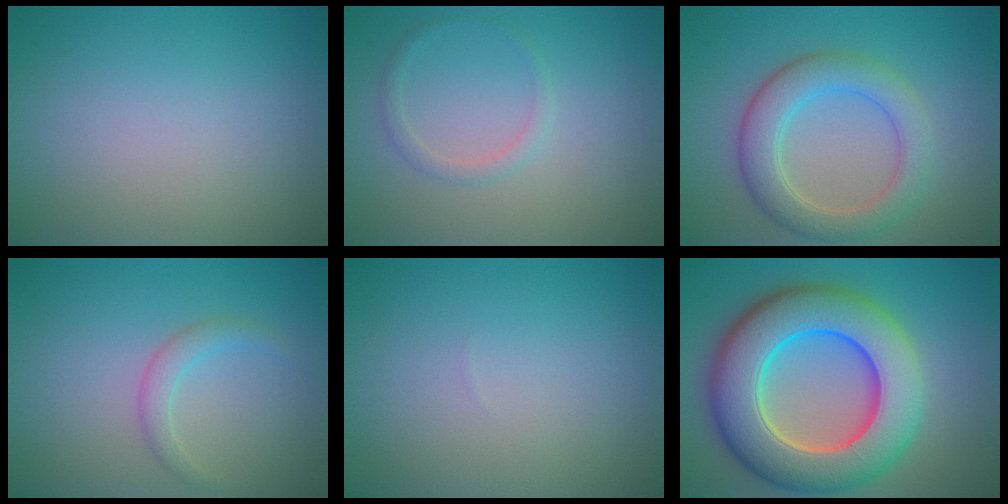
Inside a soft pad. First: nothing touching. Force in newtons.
{"total": 1.2, "press": 1.2, "slide": 0.2}
{"total": 5.0, "press": 5.0, "slide": 0.1}
{"total": 1.6, "press": 1.6, "slide": 0.1}
{"total": 0.0}
{"total": 12.4, "press": 12.4, "slide": 0.2}